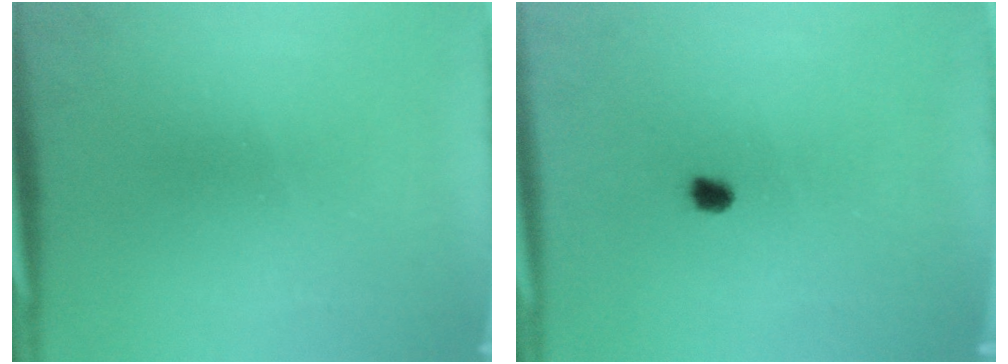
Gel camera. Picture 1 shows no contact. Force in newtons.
{"total": 1.7}